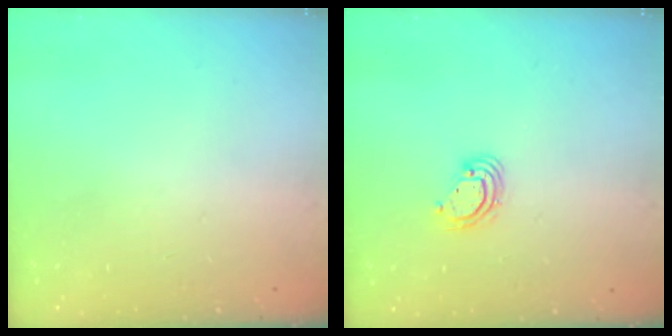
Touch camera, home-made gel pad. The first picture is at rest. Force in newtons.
{"total": 5.2, "press": 5.2, "slide": 0.3}